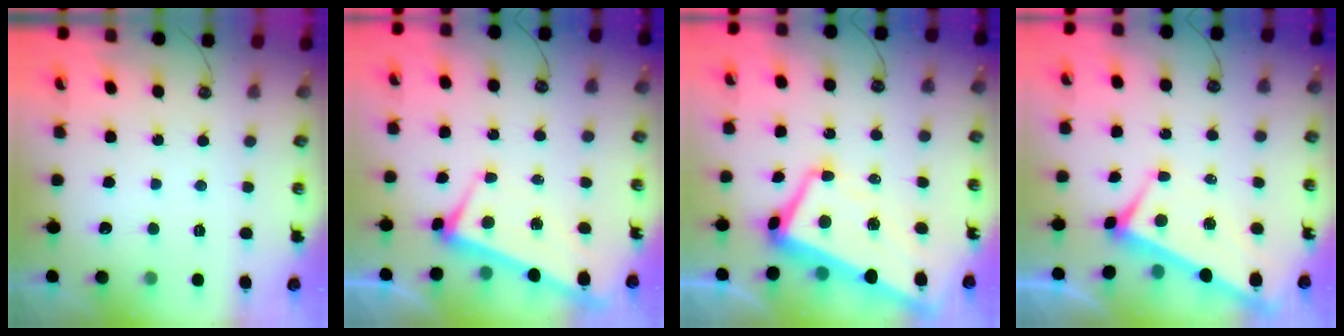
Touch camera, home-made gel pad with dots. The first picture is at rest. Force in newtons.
{"total": 3.9, "press": 3.9, "slide": 0.6}
{"total": 4.9, "press": 4.7, "slide": 1.2}
{"total": 2.7, "press": 2.6, "slide": 0.7}